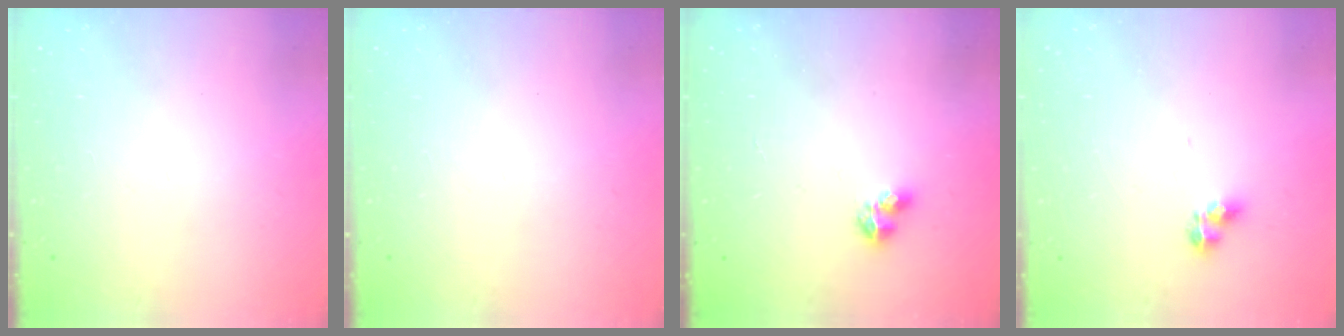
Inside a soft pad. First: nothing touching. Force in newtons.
{"total": 0.0}
{"total": 4.1, "press": 4.0, "slide": 0.7}
{"total": 4.6, "press": 4.6, "slide": 0.1}